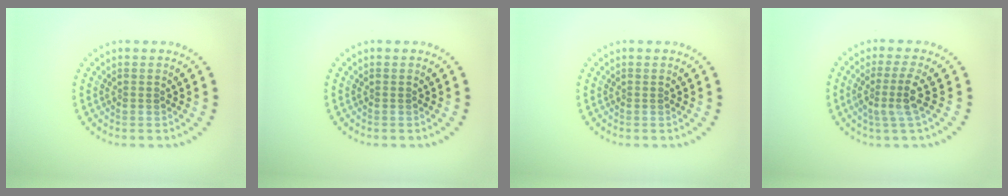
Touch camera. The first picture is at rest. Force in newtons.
{"total": 0.0}
{"total": 0.0}
{"total": 2.9, "press": 2.1, "slide": 2.0}